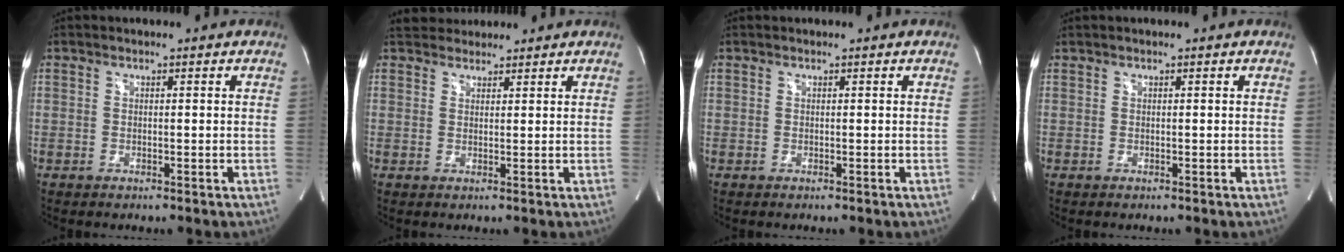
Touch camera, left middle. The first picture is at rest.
{"total": 4.2, "force": [3.9, 1.5, 0.6], "torque": [-0.007, 0.029, 0.067]}
{"total": 0.0}
{"total": 0.0}